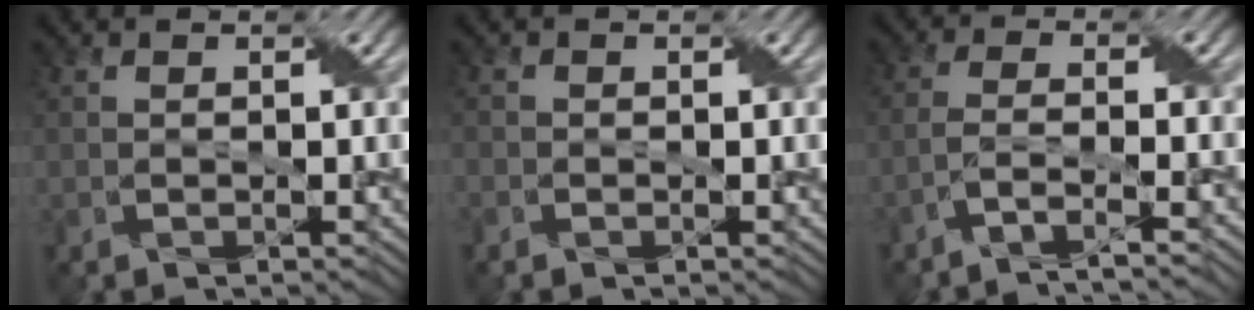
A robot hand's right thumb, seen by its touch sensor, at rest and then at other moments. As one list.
[{"total": 0.7, "force": [-0.7, 0.0, -0.1], "torque": [0.001, -0.004, -0.009]}, {"total": 4.9, "force": [-3.6, 0.7, 3.3], "torque": [-0.051, 0.009, -0.076]}]